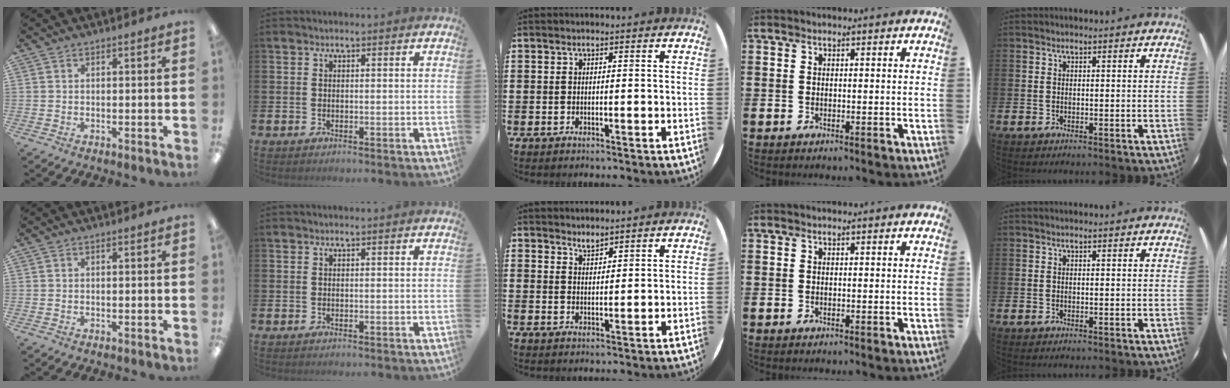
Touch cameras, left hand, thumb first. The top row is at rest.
{"middle": {"total": 2.2, "force": [2.1, 0.2, -0.2], "torque": [0.001, -0.004, 0.041]}}